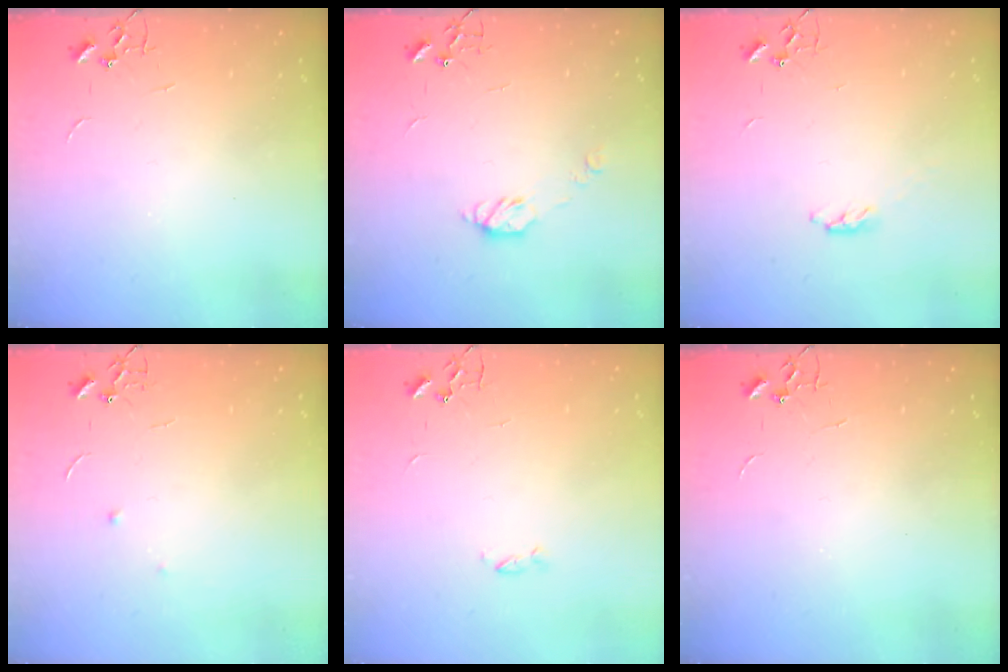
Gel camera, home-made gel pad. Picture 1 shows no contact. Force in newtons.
{"total": 6.4, "press": 6.4, "slide": 0.6}
{"total": 3.3, "press": 3.3, "slide": 0.4}
{"total": 4.7, "press": 4.7, "slide": 0.5}
{"total": 2.4, "press": 2.4, "slide": 0.5}
{"total": 0.0}